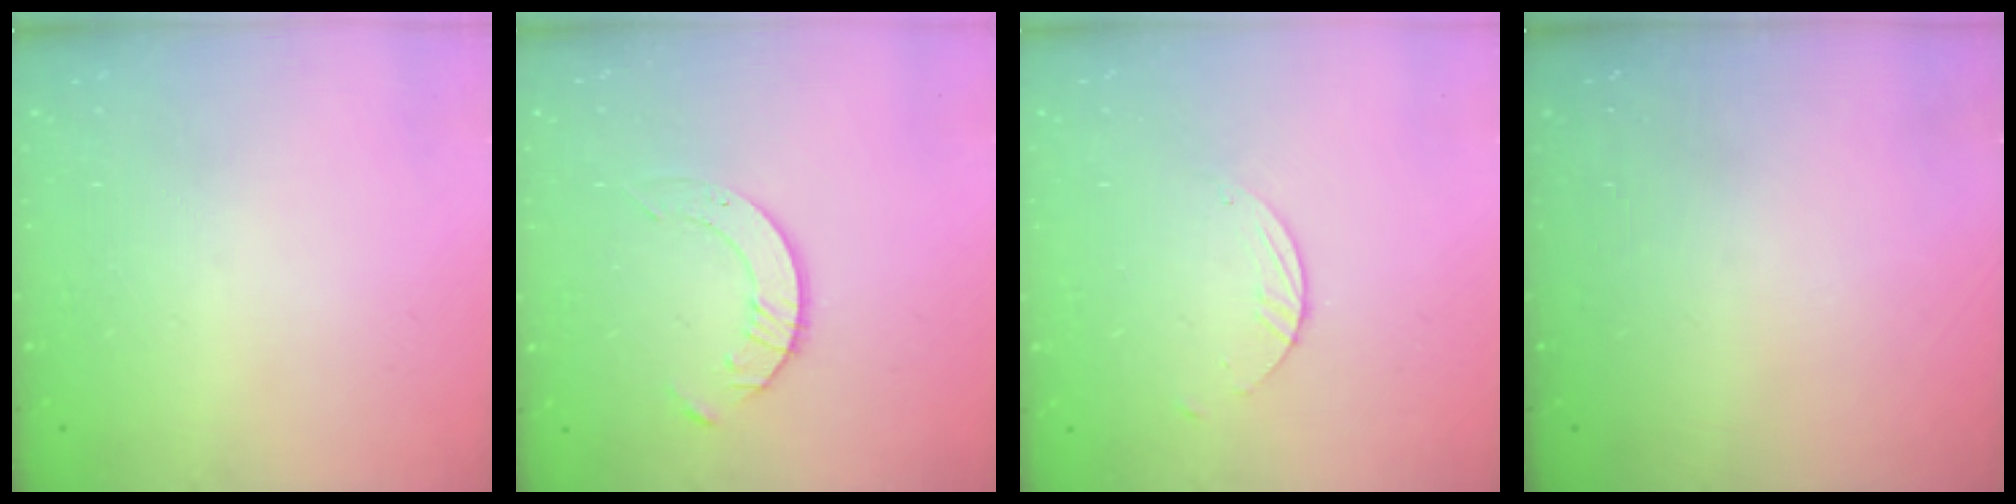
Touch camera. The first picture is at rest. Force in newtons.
{"total": 3.5, "press": 3.4, "slide": 0.4}
{"total": 1.8, "press": 1.8, "slide": 0.1}
{"total": 0.0}